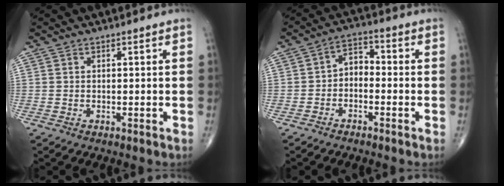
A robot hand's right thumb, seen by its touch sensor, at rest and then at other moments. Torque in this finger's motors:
{"motor_torque": [-0.27, -0.12, 0.35, -0.02, -0.03]}